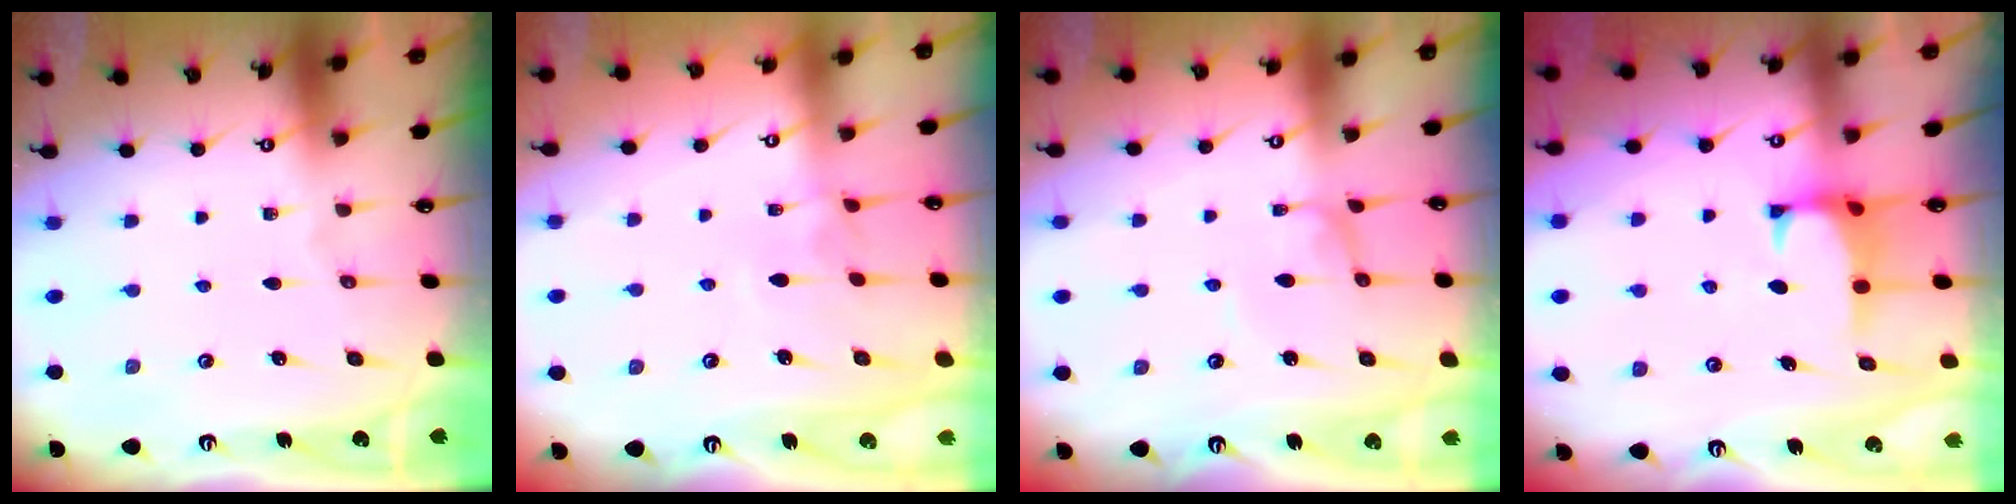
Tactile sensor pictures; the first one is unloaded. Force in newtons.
{"total": 3.2, "press": 3.2, "slide": 0.2}
{"total": 0.6, "press": 0.5, "slide": 0.2}
{"total": 1.1, "press": 0.9, "slide": 0.6}